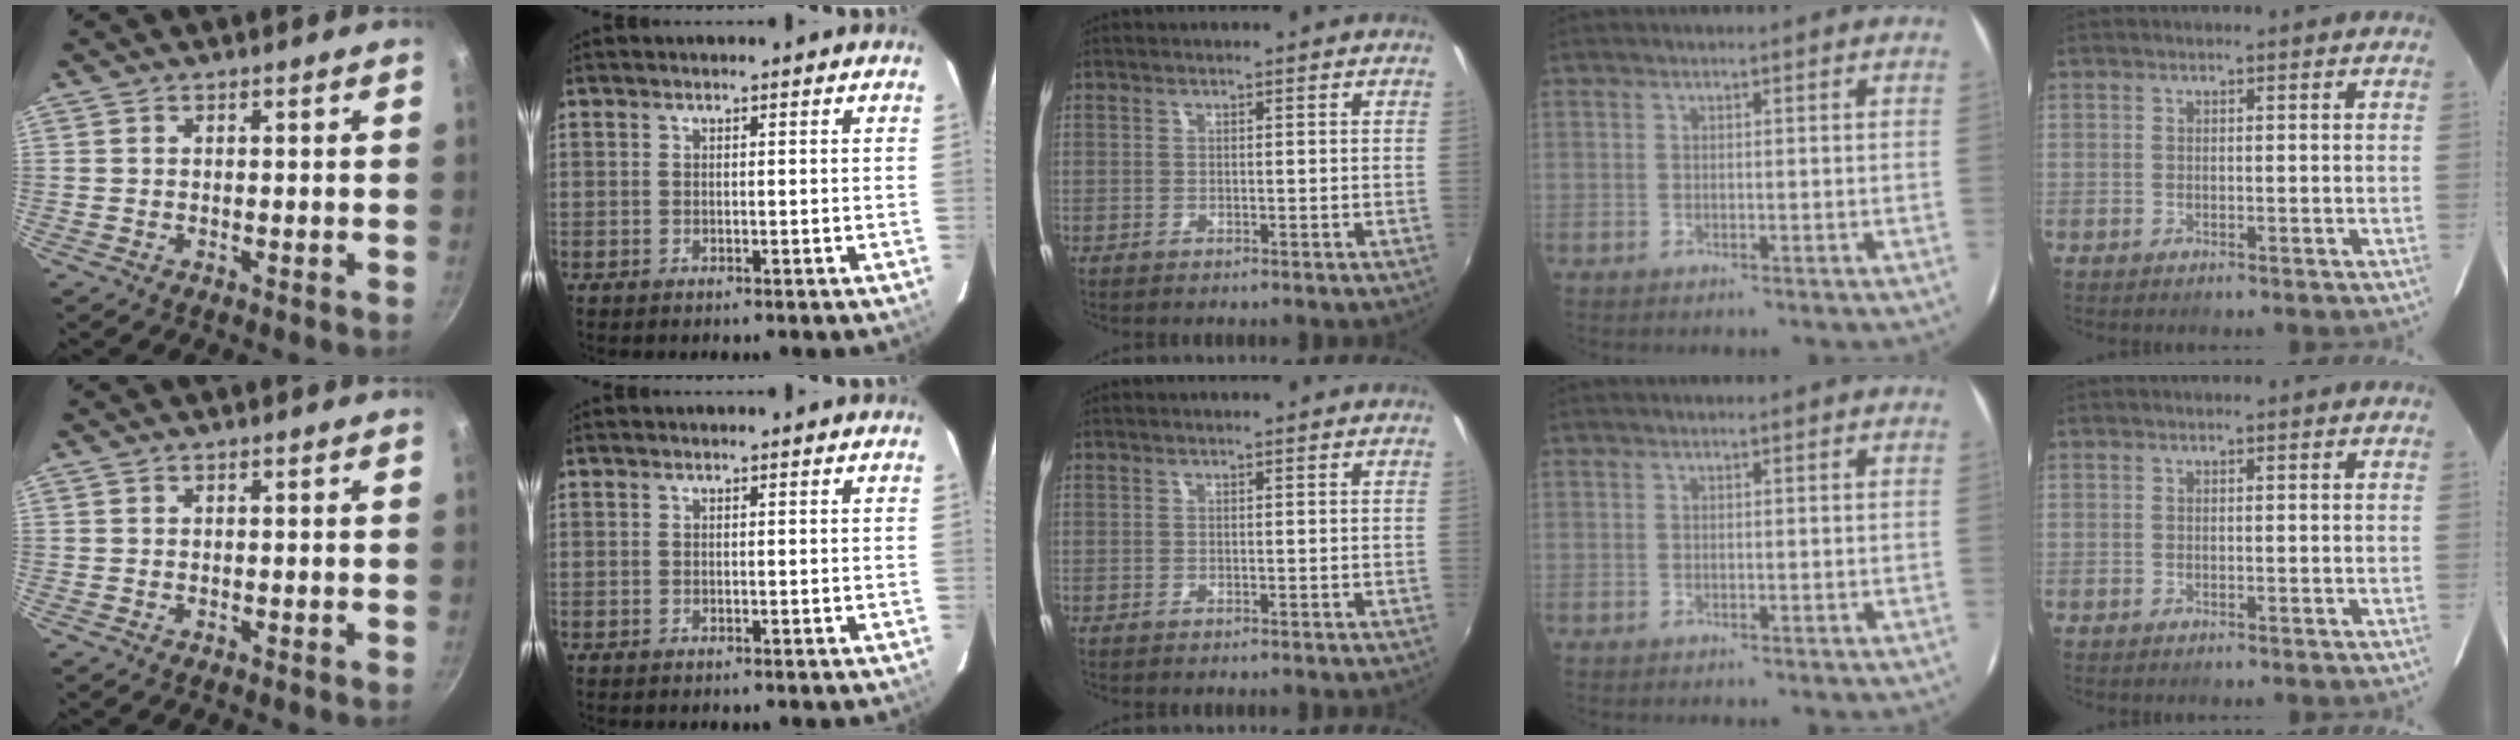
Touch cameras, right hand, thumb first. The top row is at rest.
{}